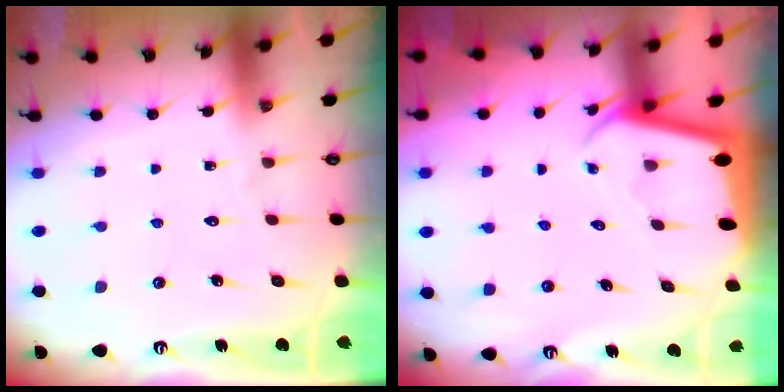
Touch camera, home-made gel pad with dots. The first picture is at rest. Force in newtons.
{"total": 2.2, "press": 2.2, "slide": 0.2}